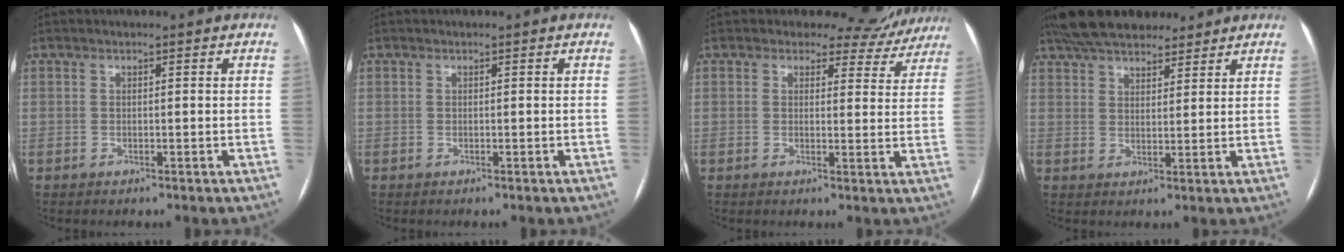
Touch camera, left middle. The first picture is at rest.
{"total": 0.0}
{"total": 8.7, "force": [7.8, 3.7, 0.1], "torque": [0.031, -0.011, 0.059]}
{"total": 13.6, "force": [11.3, 4.8, 5.8], "torque": [-0.098, 0.039, 0.179]}